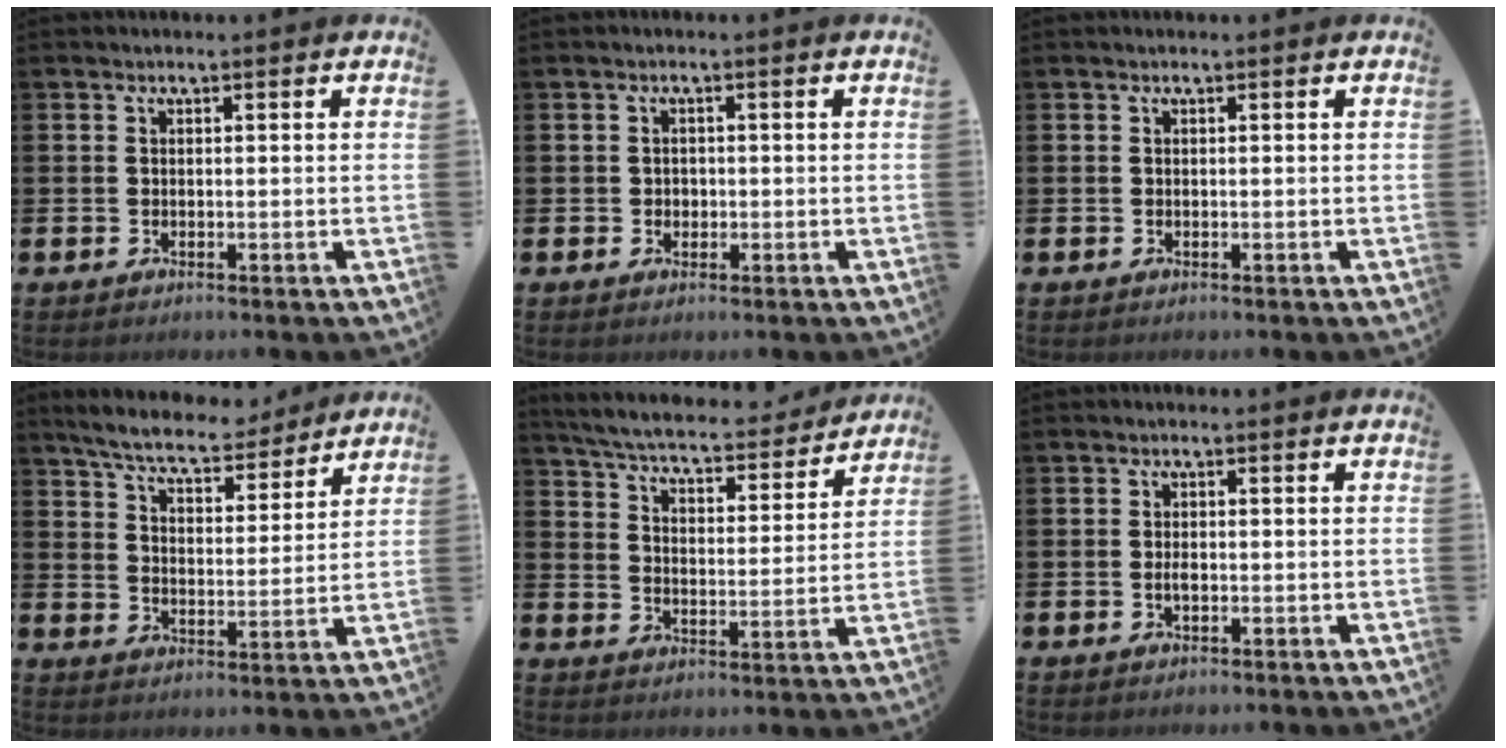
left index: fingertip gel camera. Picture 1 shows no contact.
{"total": 1.2, "force": [0.2, 1.1, 0.3], "torque": [0.004, 0.004, -0.002]}
{"total": 0.0}
{"total": 7.4, "force": [7.1, 1.3, 2.0], "torque": [-0.059, -0.044, 0.122]}
{"total": 5.7, "force": [5.4, 0.7, 1.5], "torque": [-0.053, -0.046, 0.087]}
{"total": 1.2, "force": [-0.3, 0.6, 1.1], "torque": [-0.016, 0.000, -0.007]}